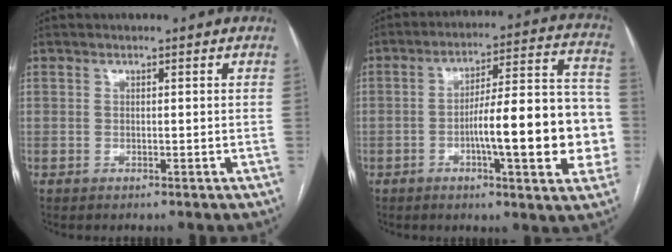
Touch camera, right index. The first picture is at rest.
{"total": 17.9, "force": [-3.5, 3.4, 17.2], "torque": [-0.227, 0.029, -0.047]}